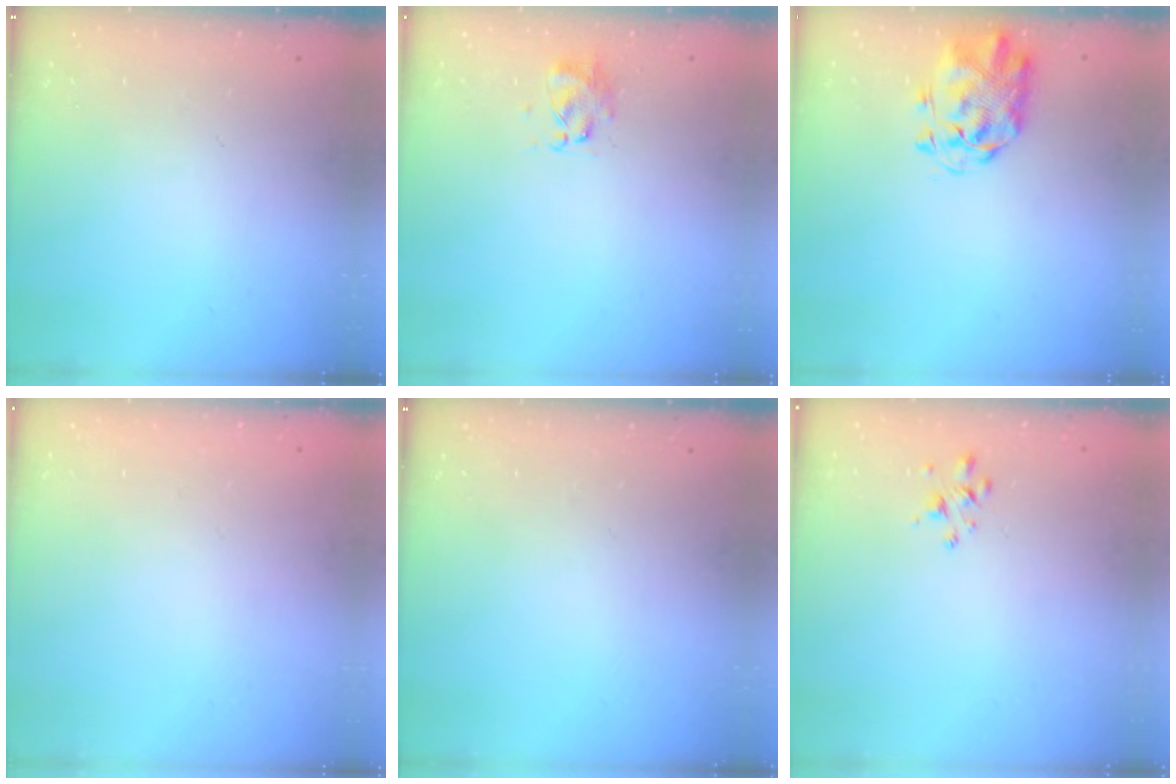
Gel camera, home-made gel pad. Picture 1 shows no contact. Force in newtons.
{"total": 3.6, "press": 3.6, "slide": 0.6}
{"total": 2.9, "press": 2.8, "slide": 0.8}
{"total": 1.9, "press": 1.9, "slide": 0.2}
{"total": 0.0}
{"total": 2.3, "press": 2.2, "slide": 0.3}